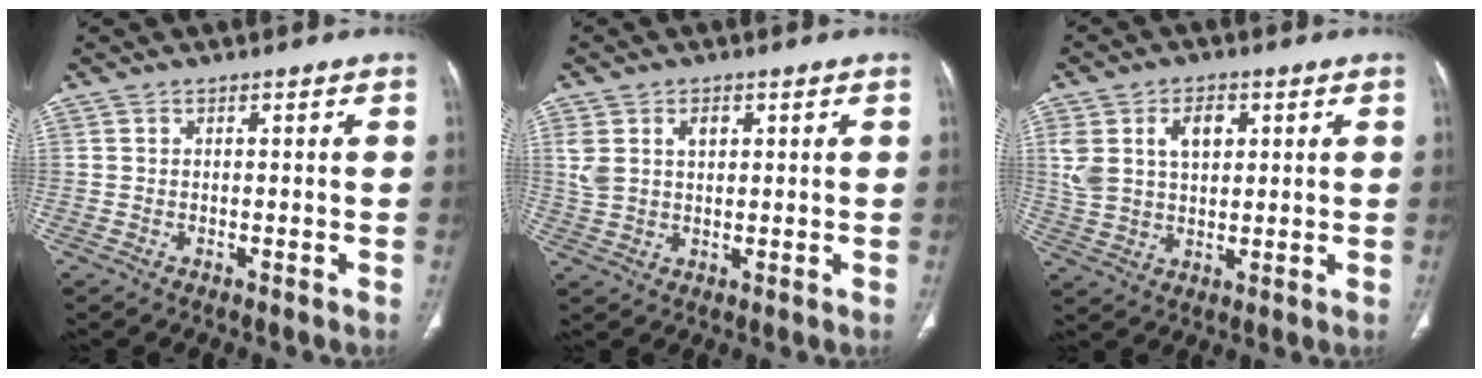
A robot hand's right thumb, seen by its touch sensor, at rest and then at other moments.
{"total": 5.5, "force": [2.0, 3.6, 3.7], "torque": [-0.066, 0.003, 0.047]}
{"total": 9.7, "force": [3.2, 6.3, 6.8], "torque": [-0.114, 0.002, 0.065]}